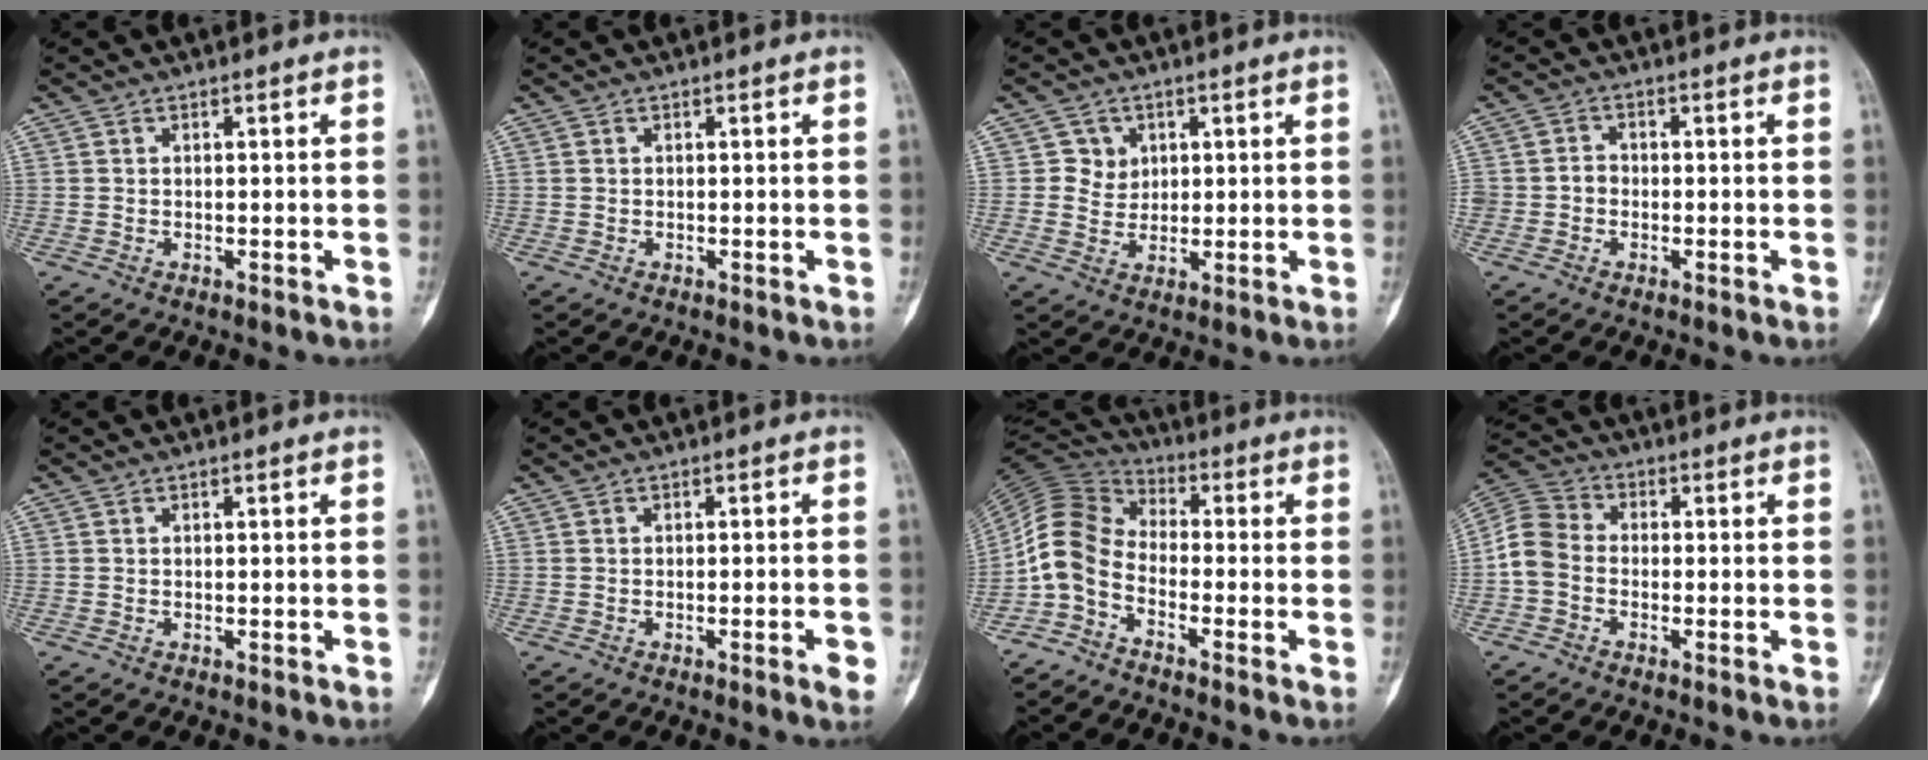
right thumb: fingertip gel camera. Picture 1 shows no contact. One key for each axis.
{"total": 0.0}
{"total": 3.9, "fx": 1.3, "fy": 3.7, "fz": 0.4, "tx": 0.020, "ty": -0.002, "tz": 0.020}
{"total": 2.1, "fx": -0.7, "fy": 1.8, "fz": 0.7, "tx": 0.002, "ty": 0.009, "tz": -0.020}
{"total": 0.0}
{"total": 2.8, "fx": -1.1, "fy": 0.3, "fz": 2.5, "tx": -0.035, "ty": -0.002, "tz": -0.014}
{"total": 8.3, "fx": -3.6, "fy": 5.4, "fz": 5.2, "tx": -0.101, "ty": 0.054, "tz": -0.092}
{"total": 6.8, "fx": -1.5, "fy": 5.4, "fz": 3.9, "tx": -0.069, "ty": 0.022, "tz": -0.048}